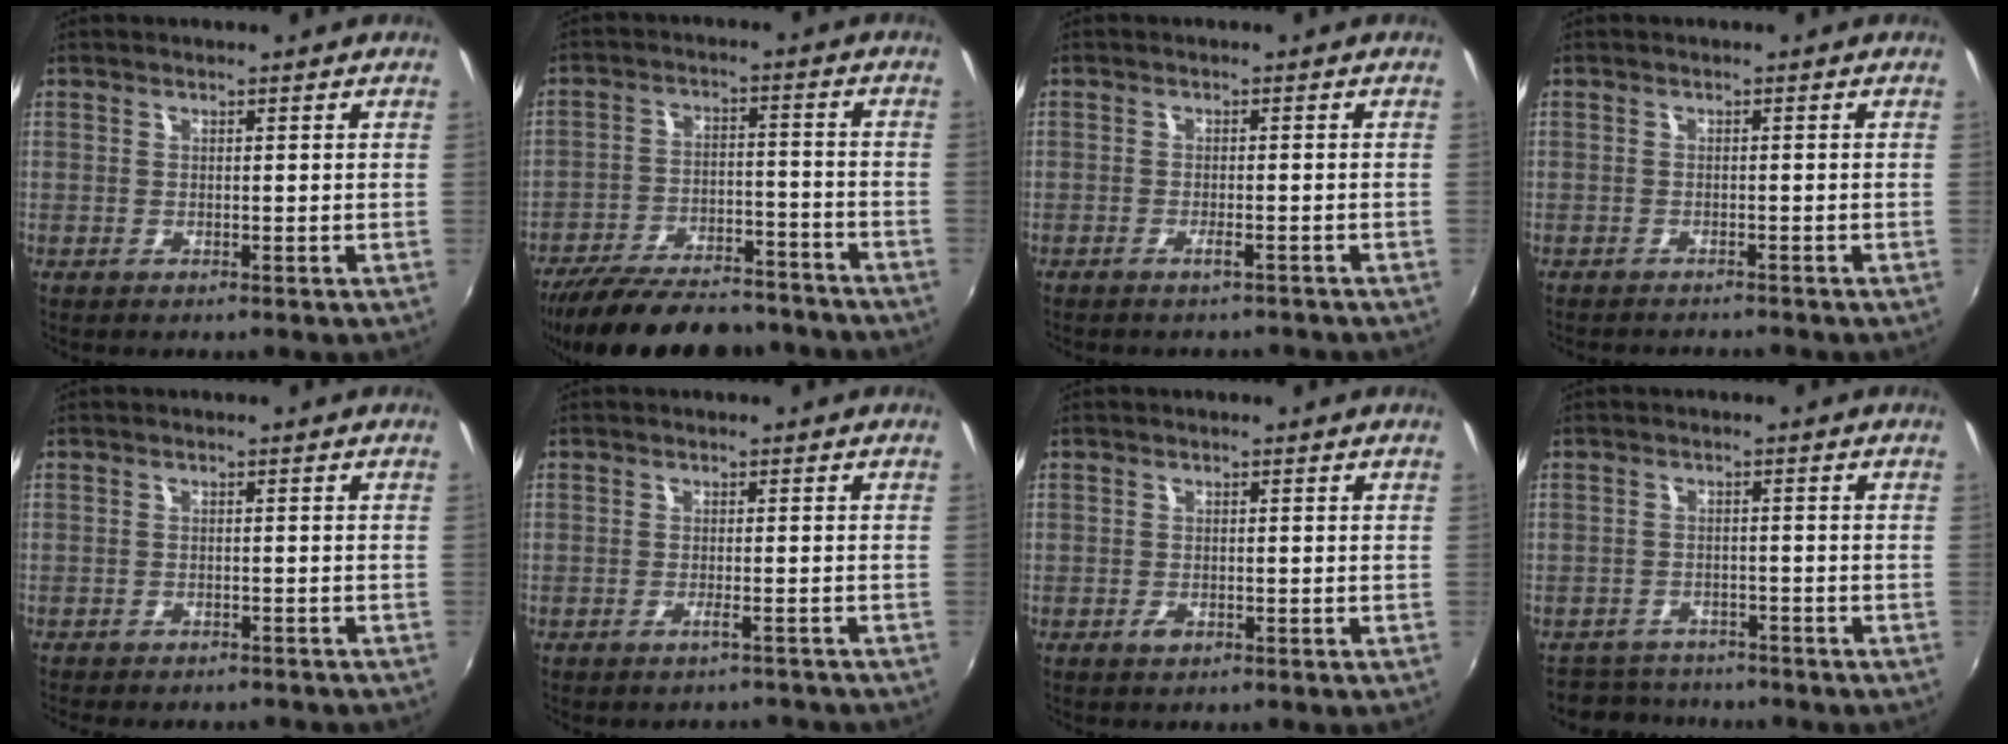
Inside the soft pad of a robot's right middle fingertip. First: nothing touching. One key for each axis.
{"total": 22.5, "fx": -19.0, "fy": 7.0, "fz": 9.6, "tx": -0.190, "ty": -0.013, "tz": -0.270}
{"total": 2.5, "fx": -2.2, "fy": 0.4, "fz": 1.0, "tx": -0.026, "ty": -0.004, "tz": -0.034}
{"total": 3.7, "fx": -3.5, "fy": 0.5, "fz": 0.9, "tx": -0.029, "ty": -0.014, "tz": -0.056}
{"total": 6.1, "fx": -5.5, "fy": 1.7, "fz": 2.1, "tx": -0.052, "ty": -0.017, "tz": -0.078}
{"total": 3.4, "fx": -3.2, "fy": 0.5, "fz": 1.0, "tx": -0.018, "ty": -0.005, "tz": -0.041}
{"total": 1.4, "fx": -0.9, "fy": 0.8, "fz": 0.8, "tx": -0.016, "ty": -0.003, "tz": -0.016}
{"total": 6.4, "fx": -5.8, "fy": 2.6, "fz": 0.6, "tx": -0.027, "ty": 0.003, "tz": -0.094}